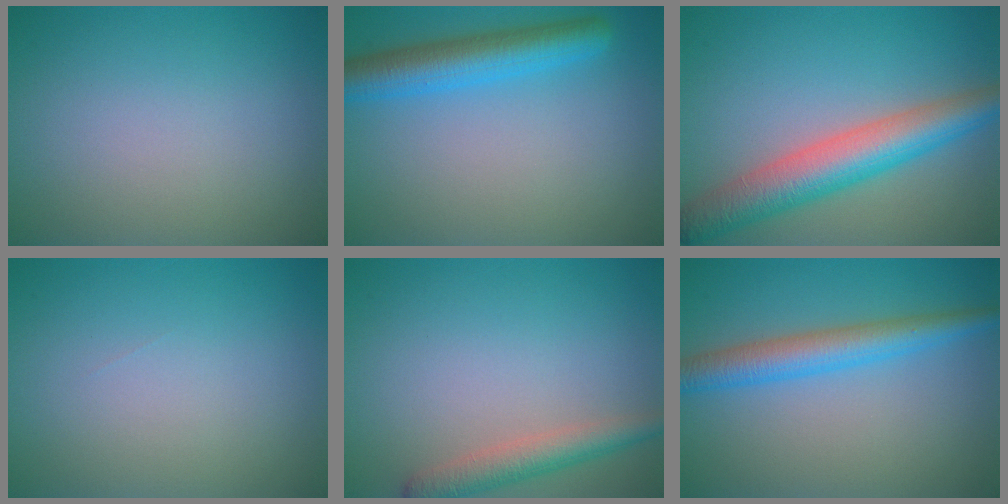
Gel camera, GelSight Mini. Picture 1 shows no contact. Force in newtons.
{"total": 5.2, "press": 5.2, "slide": 0.2}
{"total": 6.9, "press": 6.9, "slide": 0.2}
{"total": 0.0}
{"total": 3.1, "press": 3.1, "slide": 0.2}
{"total": 4.3, "press": 4.3, "slide": 0.1}